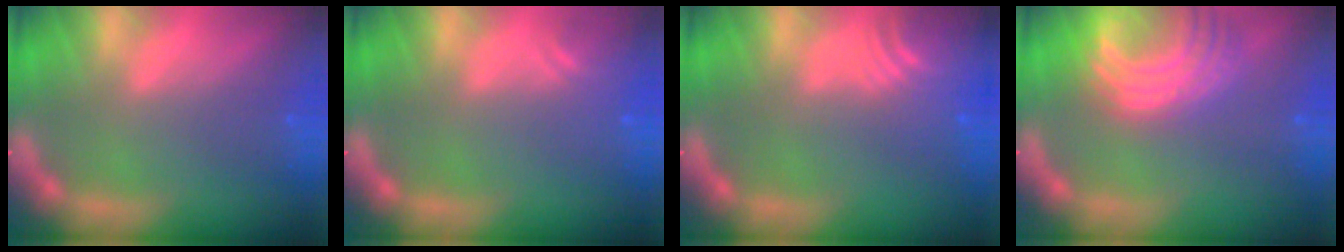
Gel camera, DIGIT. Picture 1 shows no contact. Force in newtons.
{"total": 1.9}
{"total": 6.5}
{"total": 8.5}